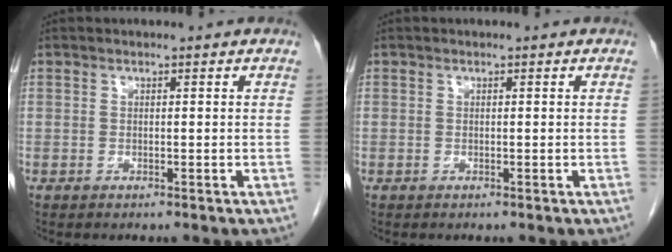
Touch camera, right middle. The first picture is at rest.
{"total": 0.0}